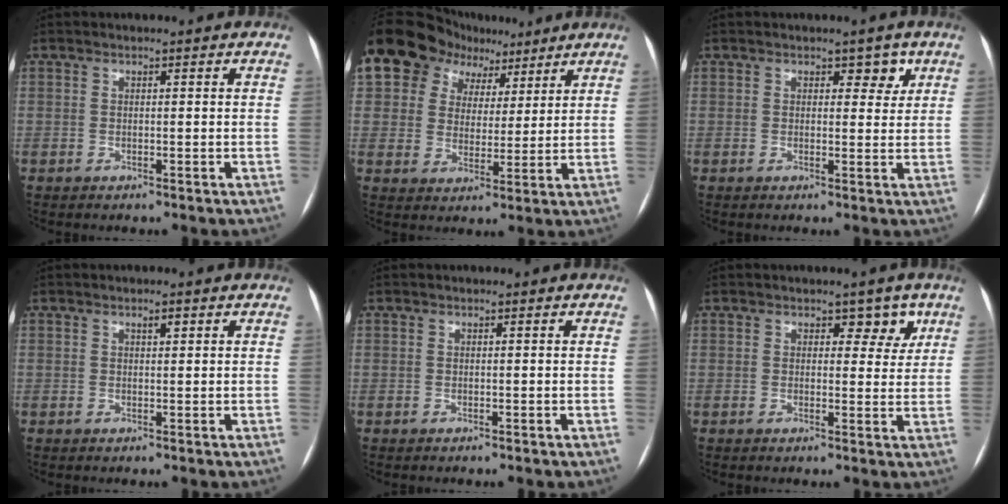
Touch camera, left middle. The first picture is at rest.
{"total": 15.1, "force": [9.0, 10.7, 5.6], "torque": [-0.106, 0.063, 0.155]}
{"total": 2.7, "force": [1.5, 1.7, 1.5], "torque": [-0.005, 0.002, 0.016]}
{"total": 1.0, "force": [0.6, 0.3, 0.8], "torque": [-0.014, 0.001, 0.009]}
{"total": 0.0}
{"total": 3.5, "force": [2.0, 2.2, 1.7], "torque": [-0.003, 0.002, 0.022]}